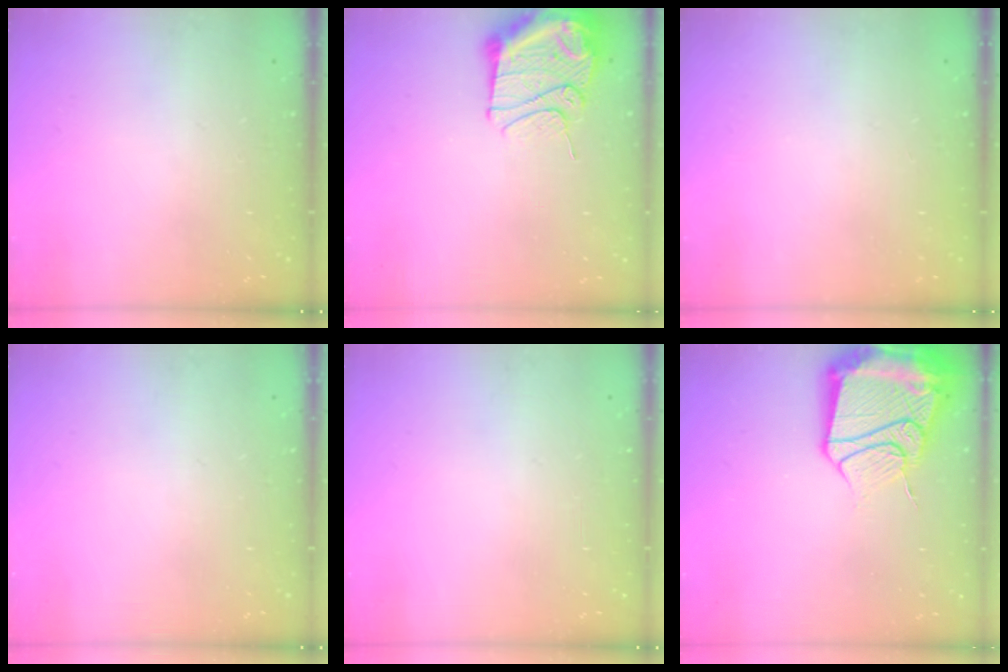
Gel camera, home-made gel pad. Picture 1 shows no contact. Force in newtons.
{"total": 13.1, "press": 13.1, "slide": 1.5}
{"total": 0.0}
{"total": 0.0}
{"total": 0.0}
{"total": 20.6, "press": 20.5, "slide": 2.3}